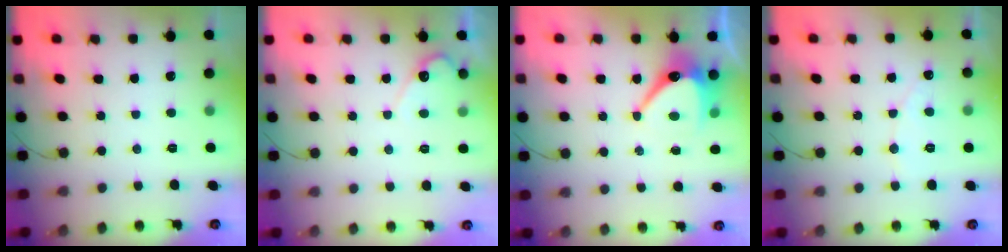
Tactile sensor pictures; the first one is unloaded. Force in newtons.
{"total": 4.6, "press": 4.6, "slide": 0.4}
{"total": 9.2, "press": 9.2, "slide": 0.3}
{"total": 4.6, "press": 4.6, "slide": 0.4}